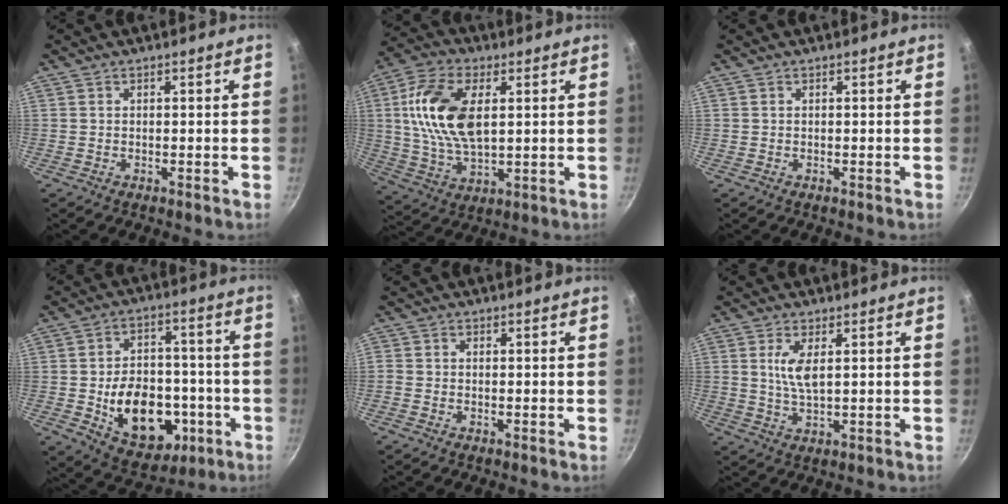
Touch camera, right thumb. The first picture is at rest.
{"total": 15.7, "force": [3.0, 8.6, 12.8], "torque": [-0.240, -0.002, 0.054]}
{"total": 0.0}
{"total": 18.4, "force": [-4.5, 12.7, 12.5], "torque": [-0.151, 0.026, -0.049]}
{"total": 1.1, "force": [-0.4, 0.9, 0.5], "torque": [-0.011, 0.004, -0.011]}
{"total": 5.0, "force": [1.3, 1.9, 4.4], "torque": [-0.087, -0.007, 0.025]}